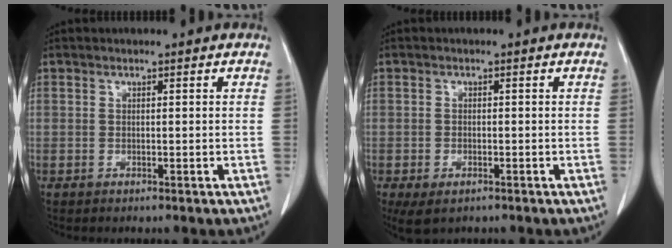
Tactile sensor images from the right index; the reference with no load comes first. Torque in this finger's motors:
{"motor_torque": [0.27, -0.24, 0.12, 0.05]}